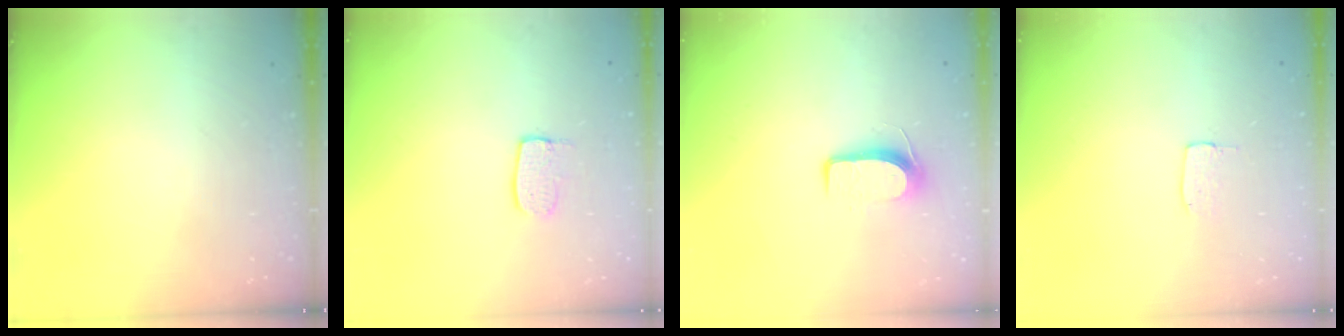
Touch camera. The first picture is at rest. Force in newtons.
{"total": 6.0, "press": 6.0, "slide": 0.3}
{"total": 7.9, "press": 7.9, "slide": 0.7}
{"total": 3.1, "press": 3.1, "slide": 0.2}